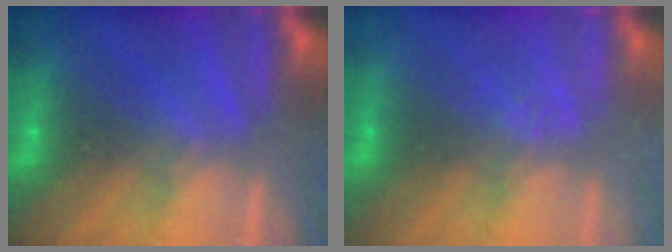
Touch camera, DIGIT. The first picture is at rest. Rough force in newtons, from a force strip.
{"total": 2.4}